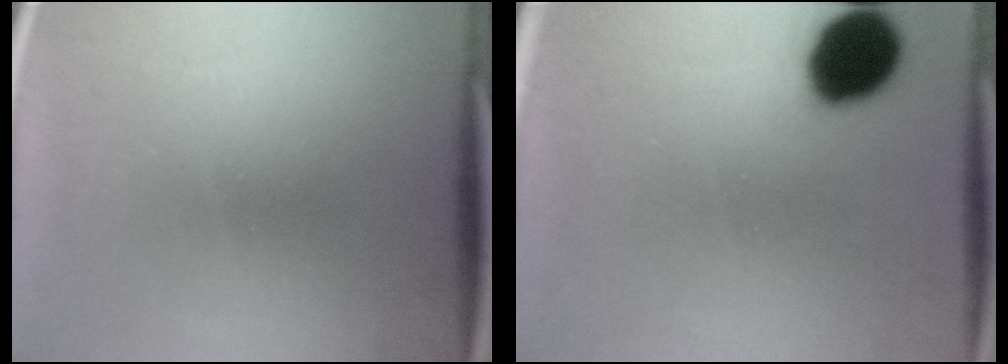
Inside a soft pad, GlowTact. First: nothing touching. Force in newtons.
{"total": 13.2}